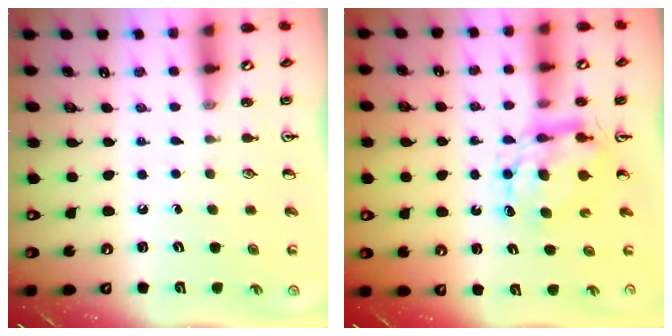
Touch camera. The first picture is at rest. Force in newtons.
{"total": 8.4, "press": 8.4, "slide": 0.5}